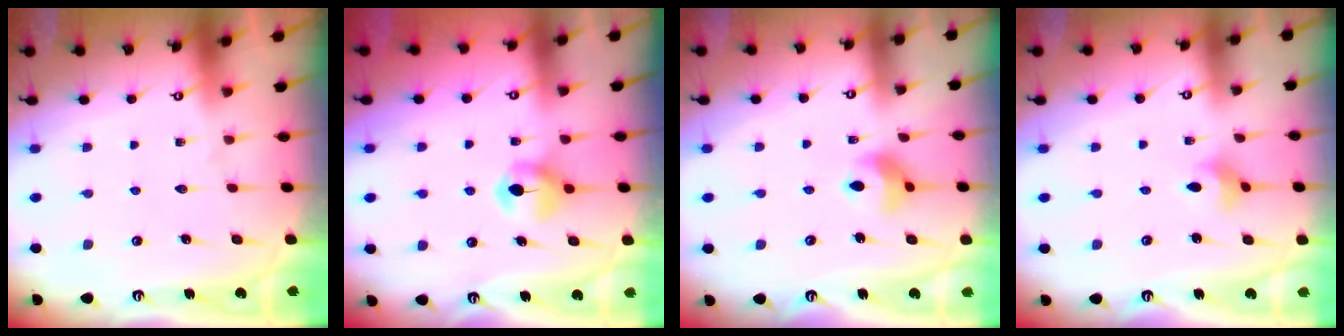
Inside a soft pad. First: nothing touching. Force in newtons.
{"total": 6.8, "press": 6.8, "slide": 0.7}
{"total": 8.7, "press": 8.6, "slide": 1.2}
{"total": 3.0, "press": 2.9, "slide": 0.7}